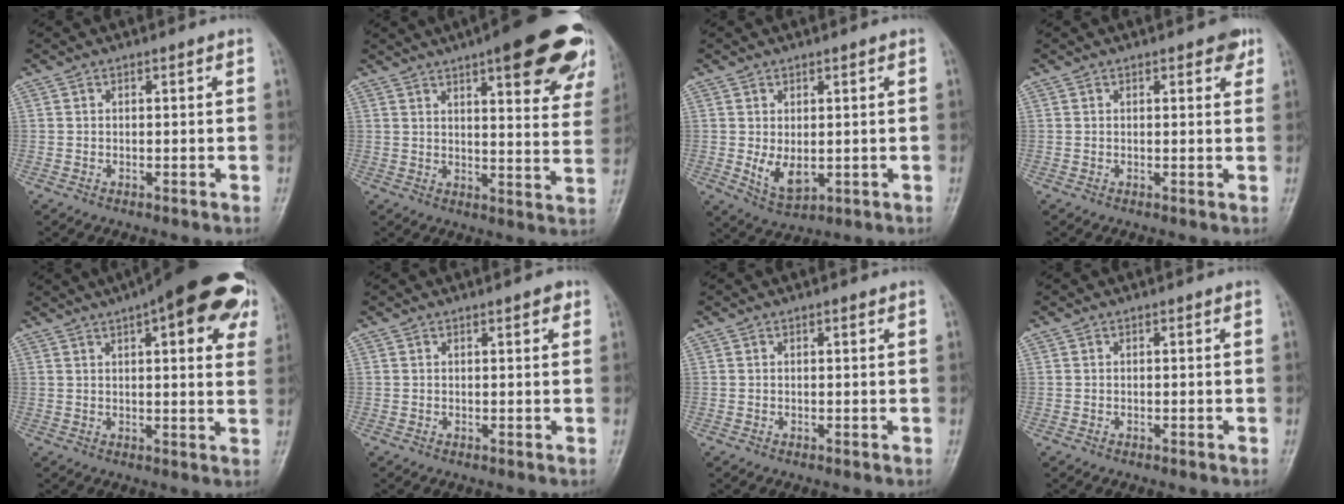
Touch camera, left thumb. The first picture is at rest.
{"total": 23.1, "force": [13.5, 6.3, 17.6], "torque": [-0.193, -0.033, 0.161]}
{"total": 5.7, "force": [0.2, 3.2, 4.7], "torque": [-0.073, -0.014, 0.018]}
{"total": 2.8, "force": [1.6, 1.2, 1.9], "torque": [-0.011, -0.004, 0.016]}
{"total": 21.0, "force": [10.5, 7.0, 16.8], "torque": [-0.198, 0.006, 0.126]}
{"total": 1.8, "force": [1.1, 0.6, 1.3], "torque": [-0.013, -0.002, 0.012]}
{"total": 0.5, "force": [0.3, 0.1, 0.4], "torque": [-0.007, -0.001, 0.004]}
{"total": 0.0}